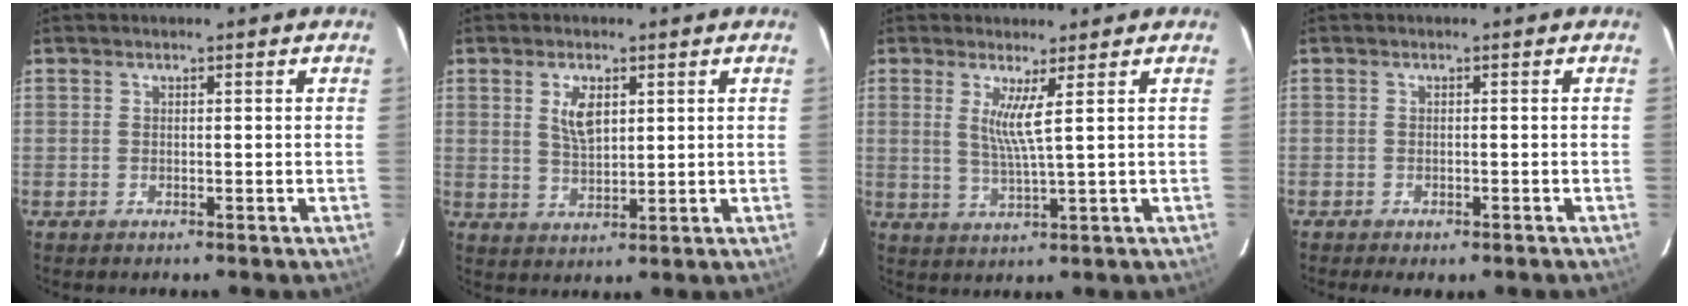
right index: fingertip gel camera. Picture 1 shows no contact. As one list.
[{"total": 5.4, "force": [1.9, 2.7, 4.2], "torque": [-0.073, 0.003, 0.041]}, {"total": 4.3, "force": [1.7, -0.8, 3.9], "torque": [-0.075, -0.015, 0.029]}, {"total": 3.3, "force": [-2.5, 1.4, 1.8], "torque": [-0.041, -0.014, -0.034]}]